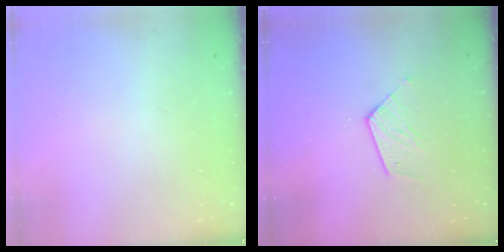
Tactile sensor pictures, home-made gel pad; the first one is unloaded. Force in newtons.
{"total": 7.2, "press": 7.2, "slide": 0.3}